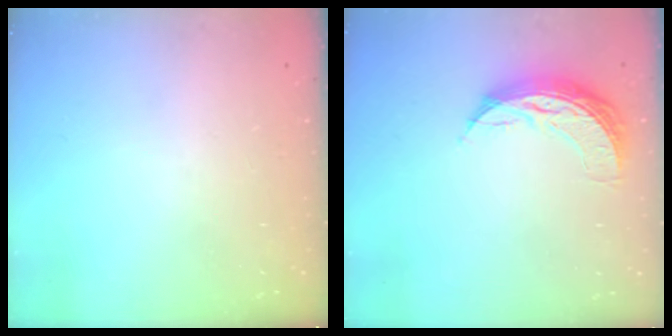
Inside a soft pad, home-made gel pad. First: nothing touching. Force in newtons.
{"total": 8.6, "press": 8.5, "slide": 0.5}